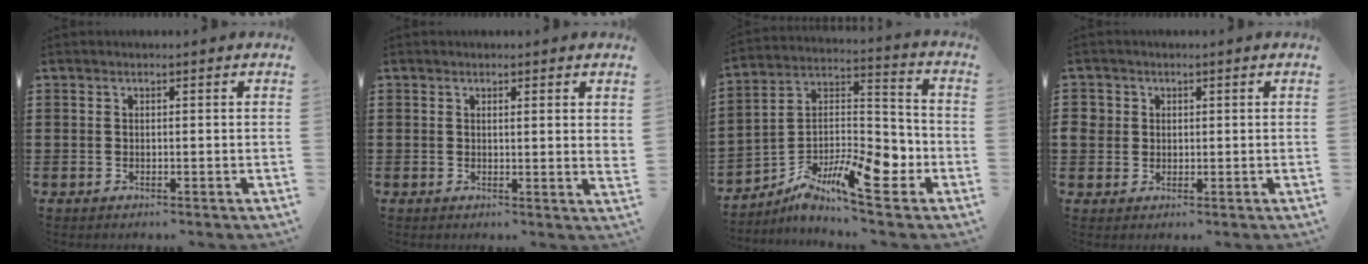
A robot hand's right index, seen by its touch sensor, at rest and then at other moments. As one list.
[{"total": 1.2, "force": [0.8, -0.1, 0.9], "torque": [-0.019, 0.000, 0.014]}, {"total": 10.6, "force": [-6.3, 4.0, 7.5], "torque": [-0.147, 0.001, -0.119]}, {"total": 2.1, "force": [0.5, 2.0, 0.2], "torque": [-0.015, 0.008, 0.008]}]